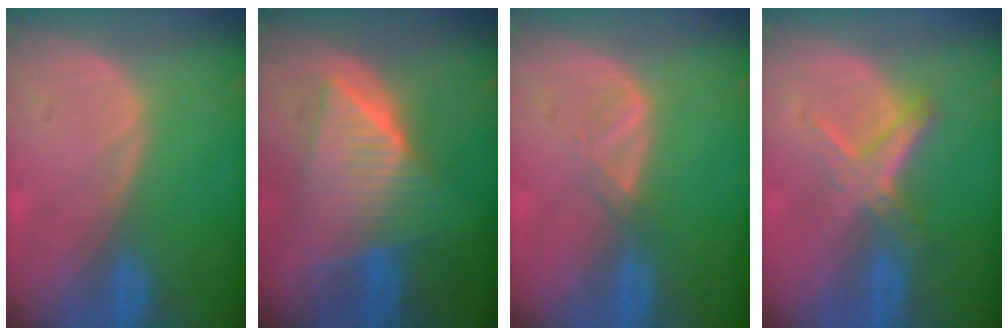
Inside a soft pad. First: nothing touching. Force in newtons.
{"total": 9.2, "press": 9.2, "slide": 0.5}
{"total": 1.8, "press": 1.7, "slide": 0.3}
{"total": 5.6, "press": 5.3, "slide": 1.7}